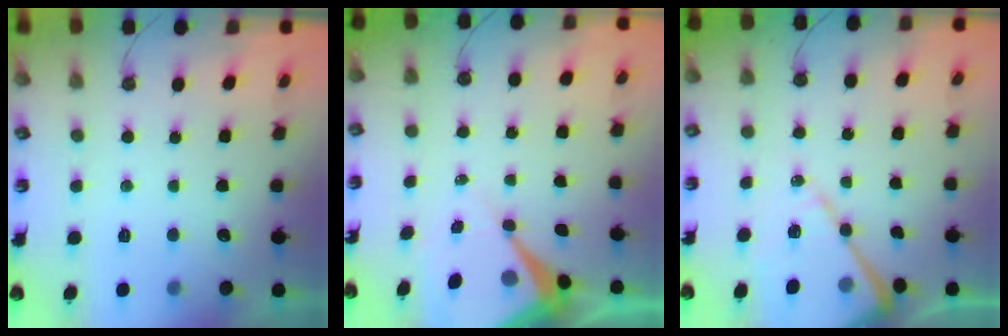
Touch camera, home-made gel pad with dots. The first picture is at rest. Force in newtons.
{"total": 9.1, "press": 9.1, "slide": 0.7}
{"total": 14.2, "press": 14.1, "slide": 1.4}